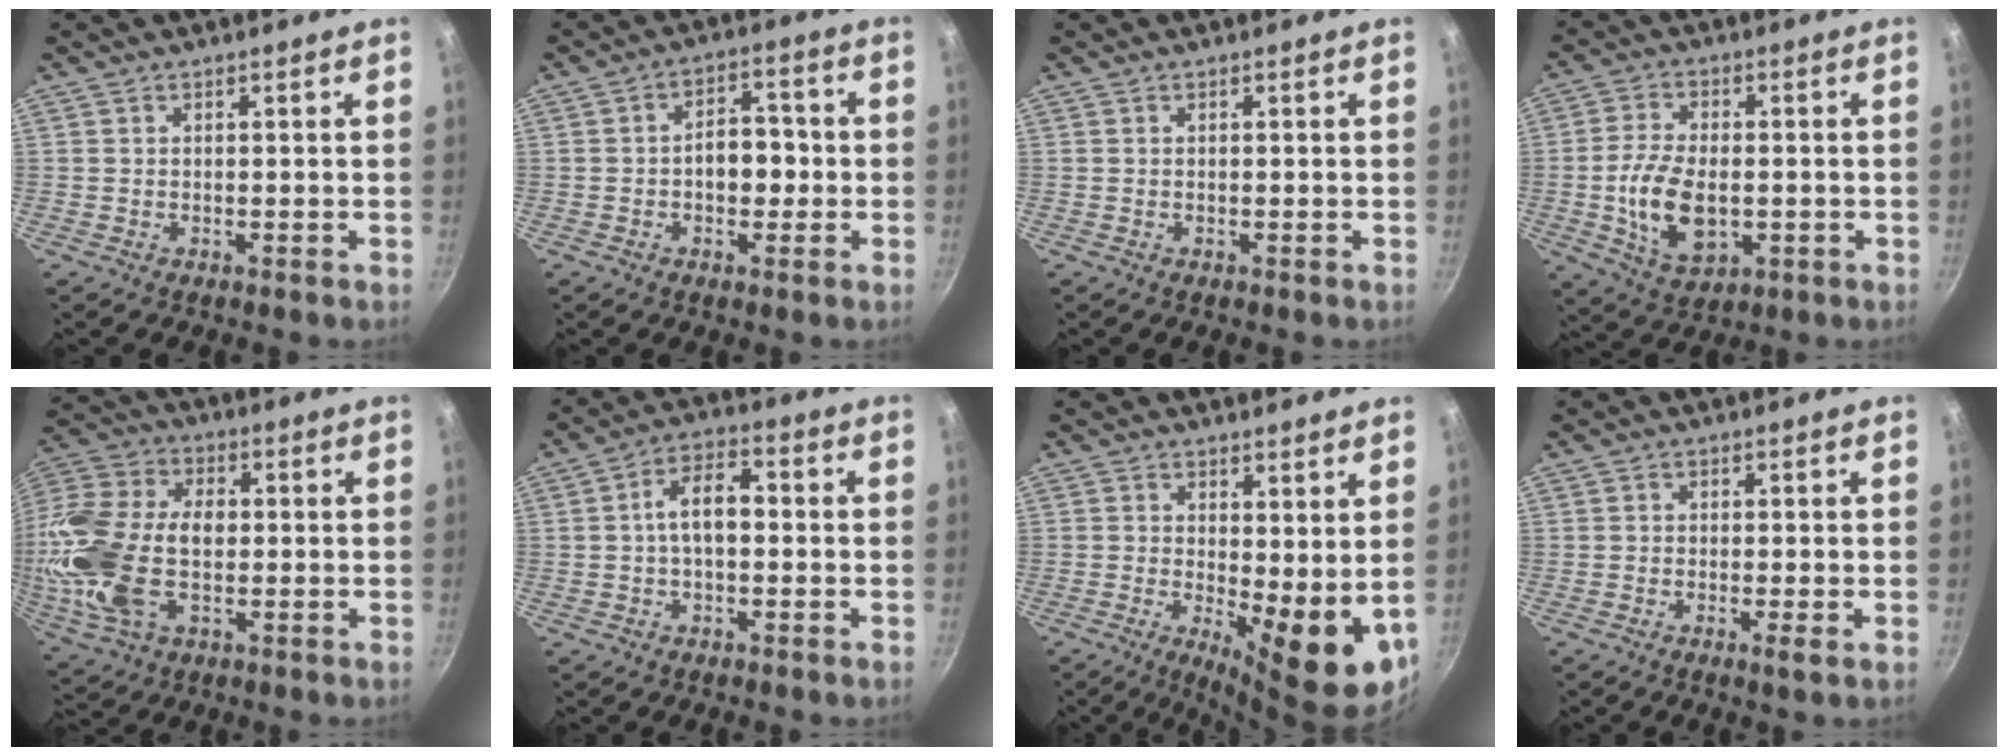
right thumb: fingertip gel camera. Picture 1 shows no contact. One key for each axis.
{"total": 6.6, "fx": -1.0, "fy": 4.4, "fz": 4.9, "tx": -0.035, "ty": 0.022, "tz": -0.019}
{"total": 0.0}
{"total": 11.8, "fx": -1.6, "fy": 6.9, "fz": 9.4, "tx": -0.174, "ty": 0.003, "tz": -0.023}
{"total": 20.8, "fx": -1.2, "fy": 12.8, "fz": 16.3, "tx": -0.332, "ty": 0.023, "tz": -0.027}
{"total": 7.4, "fx": -0.1, "fy": 4.1, "fz": 6.2, "tx": -0.093, "ty": 0.027, "tz": -0.011}
{"total": 10.6, "fx": 0.4, "fy": 4.0, "fz": 9.8, "tx": -0.114, "ty": -0.021, "tz": 0.016}
{"total": 1.7, "fx": -0.6, "fy": 0.1, "fz": 1.6, "tx": -0.034, "ty": -0.004, "tz": -0.012}